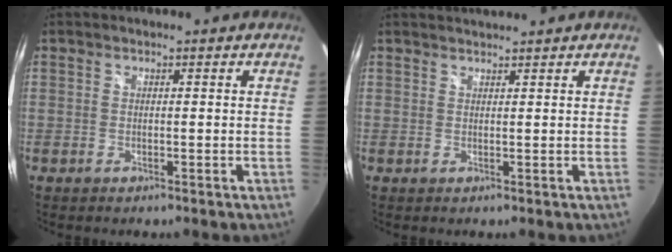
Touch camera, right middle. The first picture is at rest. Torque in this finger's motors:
{"motor_torque": [-0.29, -0.29, -0.04, -0.01]}